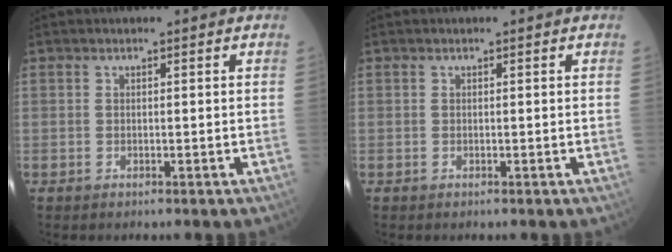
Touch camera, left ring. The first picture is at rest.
{"total": 0.0}